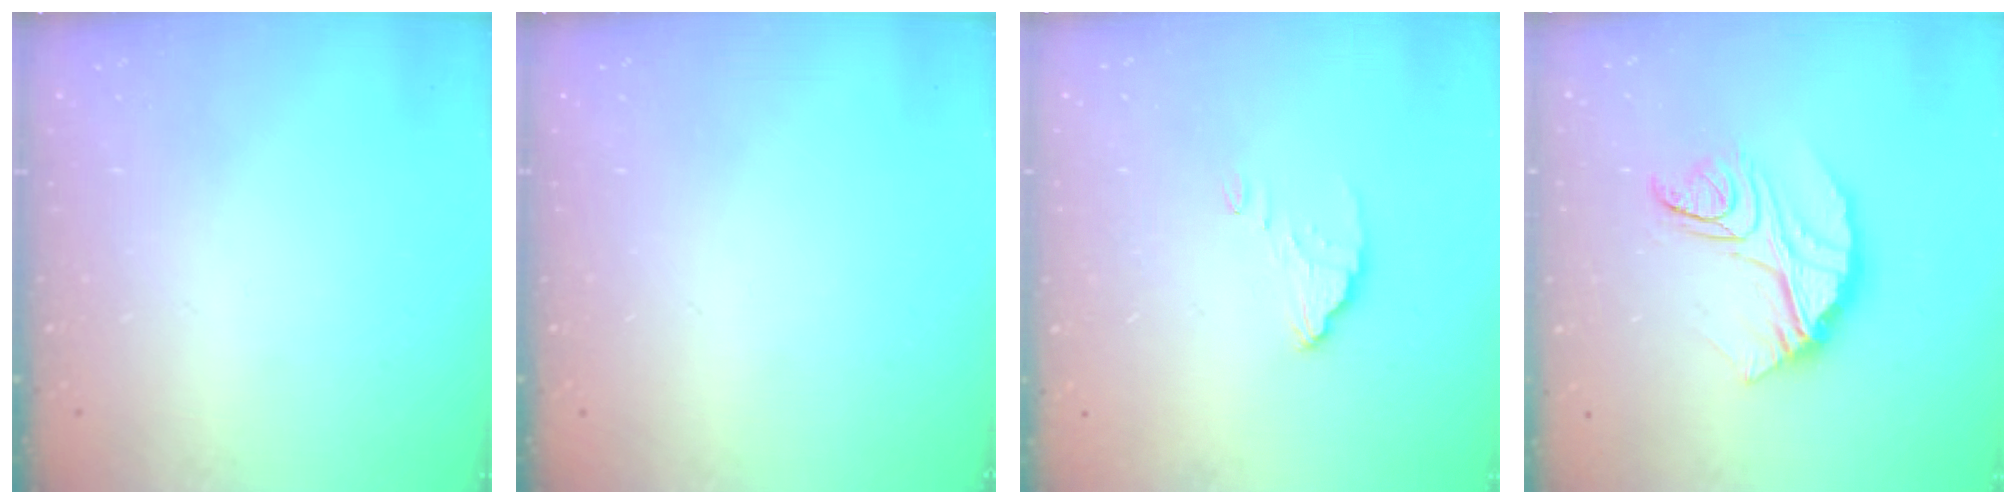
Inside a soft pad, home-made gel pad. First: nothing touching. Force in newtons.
{"total": 0.0}
{"total": 3.0, "press": 3.0, "slide": 0.2}
{"total": 12.3, "press": 12.3, "slide": 1.0}